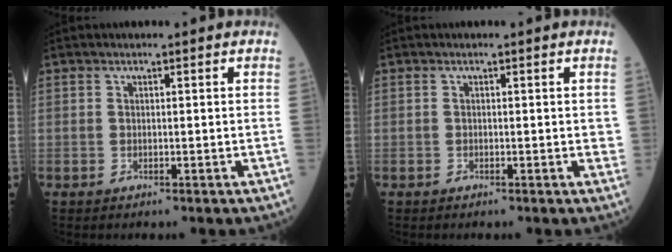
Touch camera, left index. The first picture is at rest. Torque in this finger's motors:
{"motor_torque": [0.21, 0.02, 0.12, 0.02]}